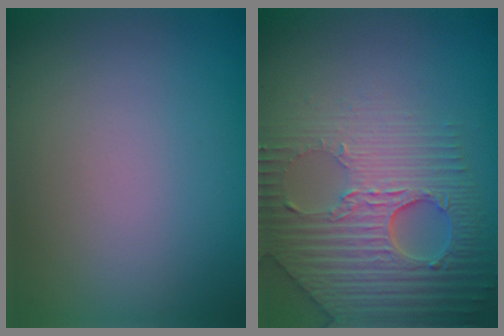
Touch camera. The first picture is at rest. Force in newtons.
{"total": 6.3, "press": 5.3, "slide": 3.4}